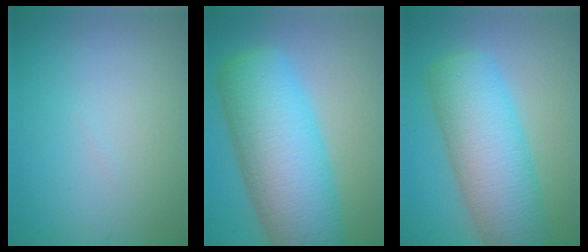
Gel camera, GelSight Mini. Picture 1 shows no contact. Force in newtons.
{"total": 12.4, "press": 12.4, "slide": 0.3}
{"total": 9.6, "press": 9.6, "slide": 0.3}